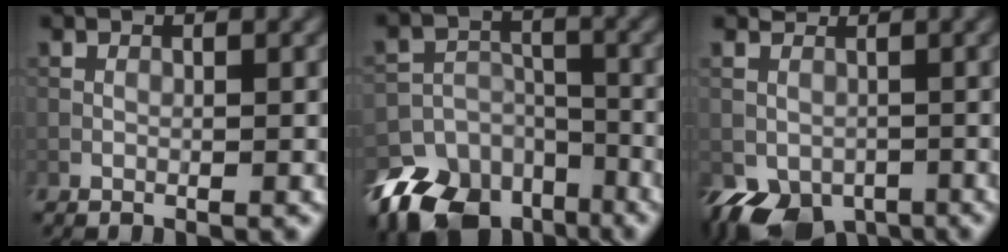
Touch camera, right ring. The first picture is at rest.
{"total": 12.5, "force": [-8.7, 8.1, 3.8], "torque": [-0.083, -0.017, -0.145]}
{"total": 5.8, "force": [-2.1, 4.8, 2.5], "torque": [-0.045, -0.016, -0.030]}